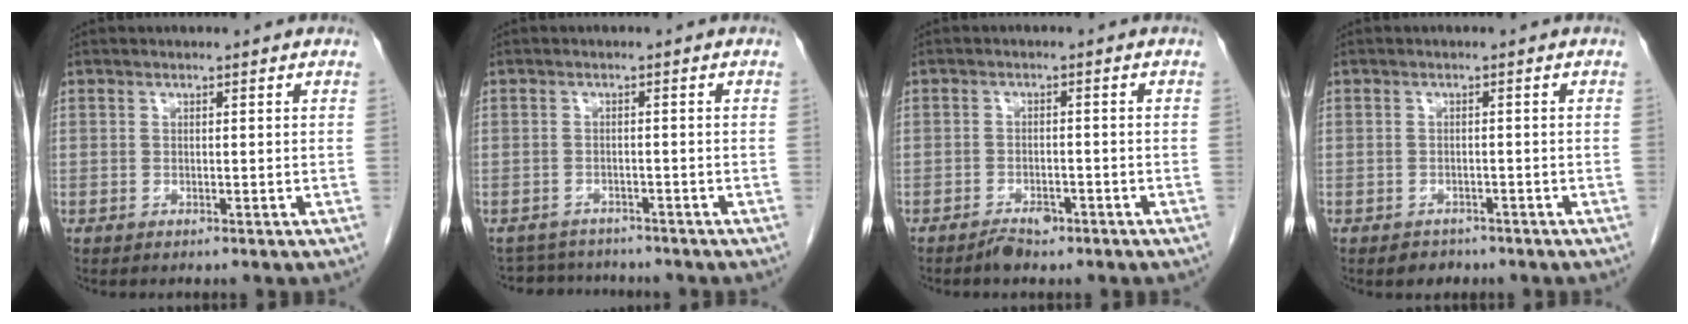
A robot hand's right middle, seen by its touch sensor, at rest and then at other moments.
{"total": 4.7, "force": [-4.5, 1.4, -0.2], "torque": [0.004, 0.006, -0.067]}
{"total": 2.9, "force": [-2.1, 1.3, 1.4], "torque": [-0.024, 0.002, -0.028]}
{"total": 2.1, "force": [-1.5, 1.4, 0.3], "torque": [-0.008, 0.004, -0.019]}